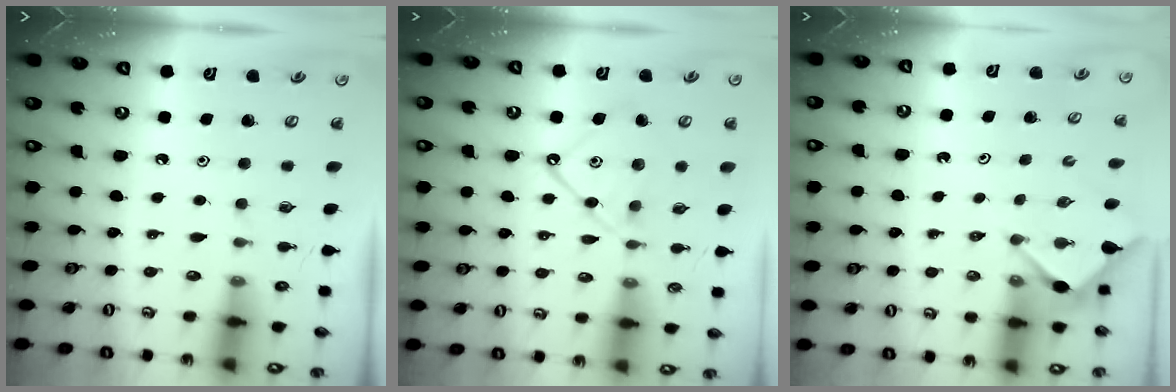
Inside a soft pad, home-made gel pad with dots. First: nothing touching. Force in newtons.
{"total": 10.3, "press": 10.3, "slide": 1.0}
{"total": 2.9, "press": 2.9, "slide": 0.3}